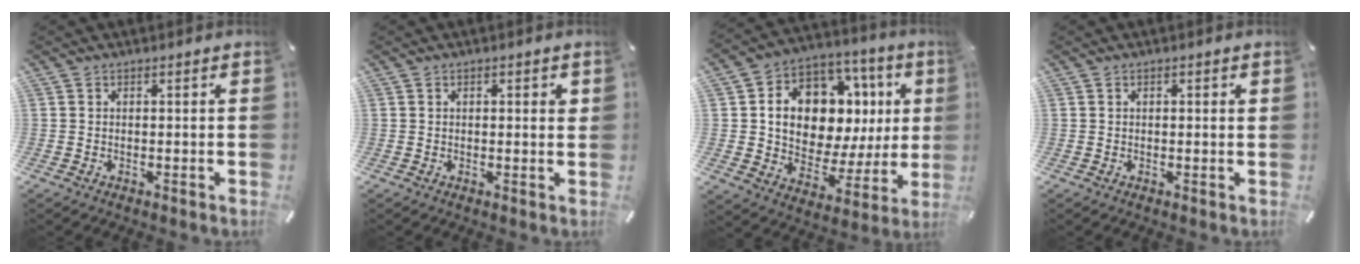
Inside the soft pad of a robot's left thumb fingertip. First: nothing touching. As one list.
[{"total": 1.6, "force": [0.4, 0.6, 1.5], "torque": [-0.021, 0.000, 0.004]}, {"total": 15.5, "force": [4.9, 11.0, 9.8], "torque": [-0.147, -0.040, 0.090]}, {"total": 0.9, "force": [0.2, 0.2, 0.8], "torque": [-0.016, 0.001, 0.003]}]